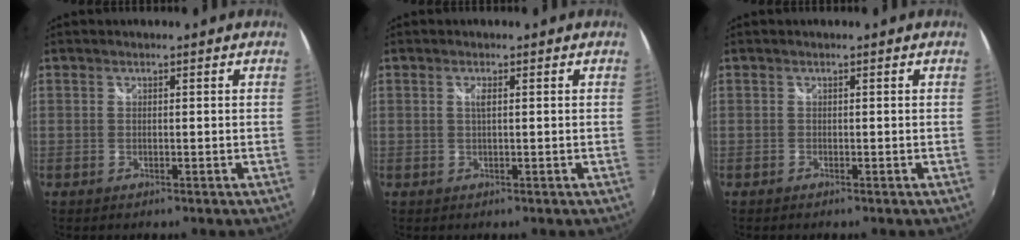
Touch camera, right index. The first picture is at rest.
{"total": 1.1, "force": [0.2, 0.0, 1.1], "torque": [-0.020, 0.000, 0.003]}
{"total": 0.0}